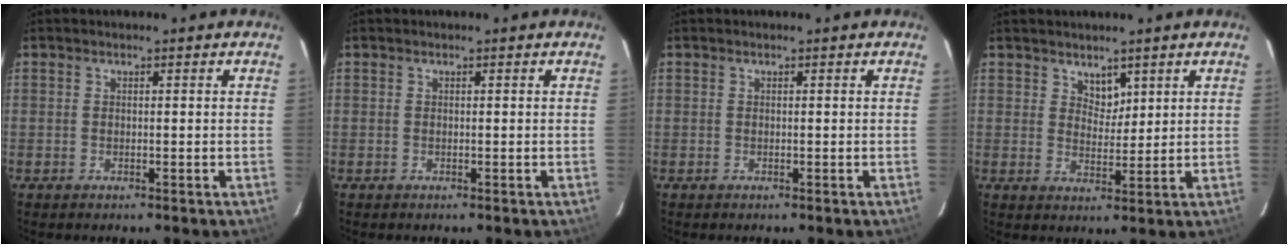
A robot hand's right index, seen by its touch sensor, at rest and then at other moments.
{"total": 0.0}
{"total": 0.0}
{"total": 3.3, "force": [2.4, 2.0, 1.1], "torque": [-0.011, 0.001, 0.043]}